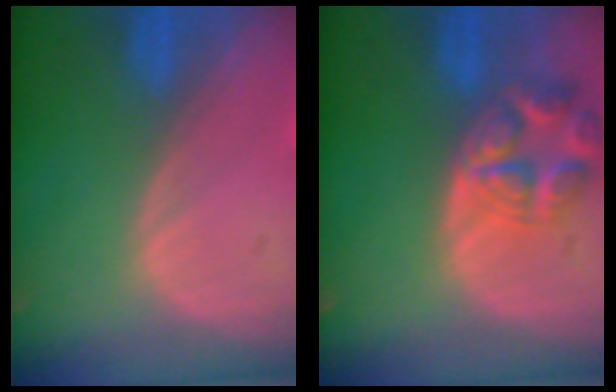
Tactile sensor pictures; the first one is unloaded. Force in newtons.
{"total": 7.8, "press": 7.0, "slide": 3.5}